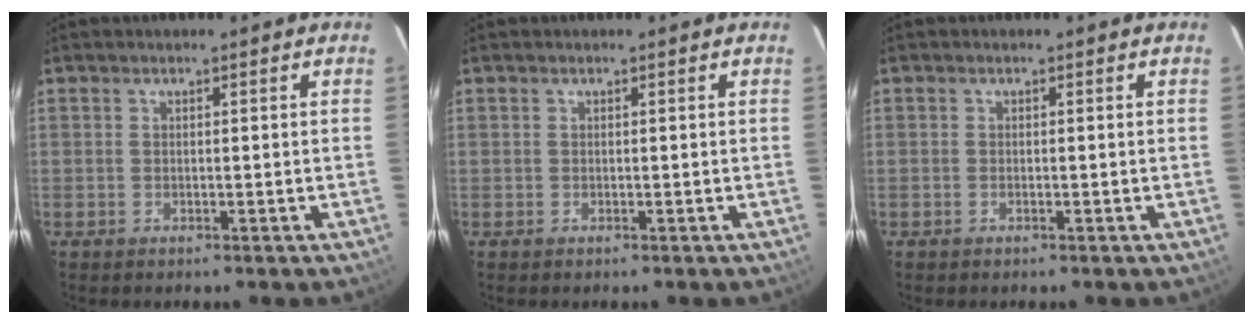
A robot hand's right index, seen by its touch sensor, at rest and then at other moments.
{"total": 0.0}
{"total": 0.0}